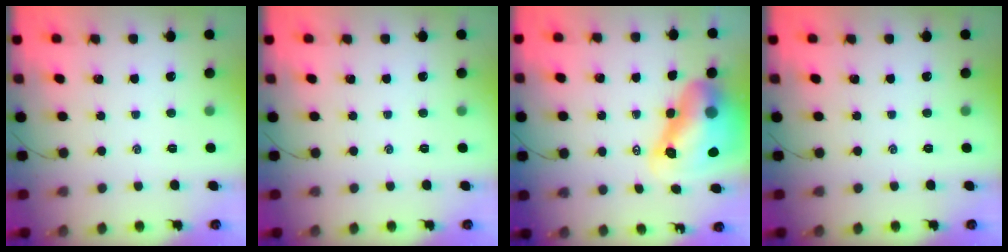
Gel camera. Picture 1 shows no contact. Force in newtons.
{"total": 0.0}
{"total": 13.3, "press": 12.8, "slide": 3.8}
{"total": 0.0}